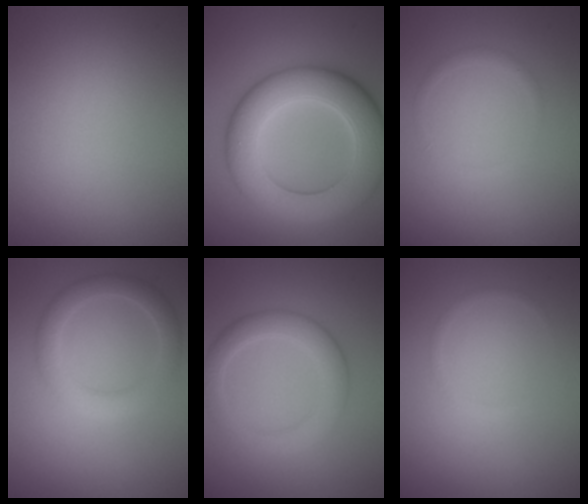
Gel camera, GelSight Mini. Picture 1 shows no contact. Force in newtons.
{"total": 10.2, "press": 10.2, "slide": 0.2}
{"total": 0.7, "press": 0.7, "slide": 0.0}
{"total": 3.1, "press": 3.1, "slide": 0.1}
{"total": 3.8, "press": 3.8, "slide": 0.1}
{"total": 0.7, "press": 0.7, "slide": 0.0}